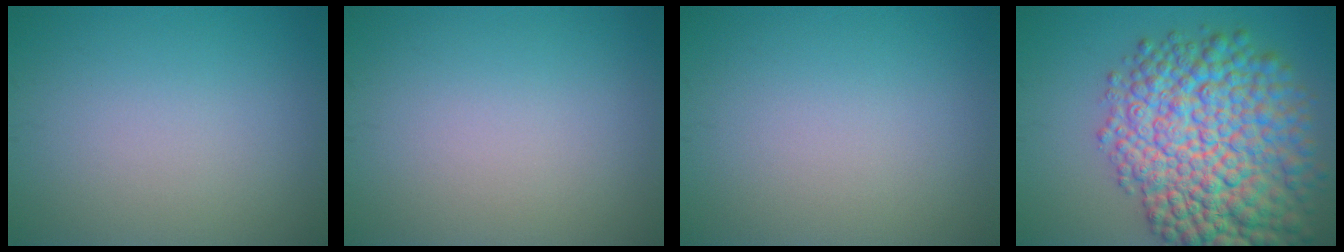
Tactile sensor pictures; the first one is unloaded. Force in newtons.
{"total": 0.0}
{"total": 0.0}
{"total": 14.1, "press": 14.1, "slide": 0.4}